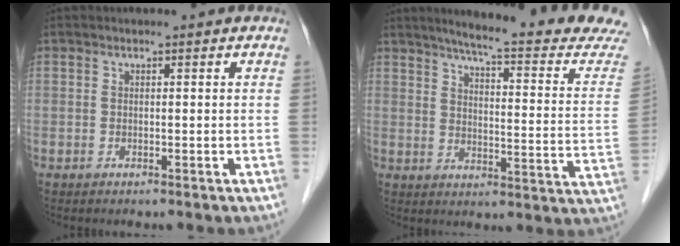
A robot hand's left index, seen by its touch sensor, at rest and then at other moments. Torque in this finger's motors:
{"motor_torque": [-0.38, -0.46, 0.23, 0.07]}